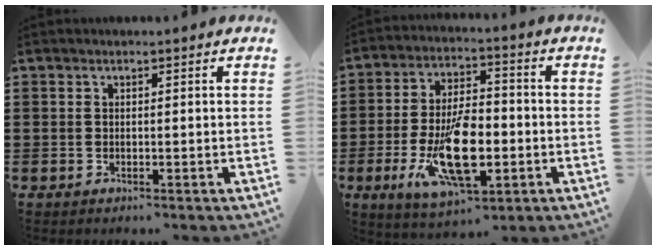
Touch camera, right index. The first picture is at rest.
{"total": 13.8, "force": [-3.9, 5.8, 11.9], "torque": [-0.223, -0.014, -0.066]}